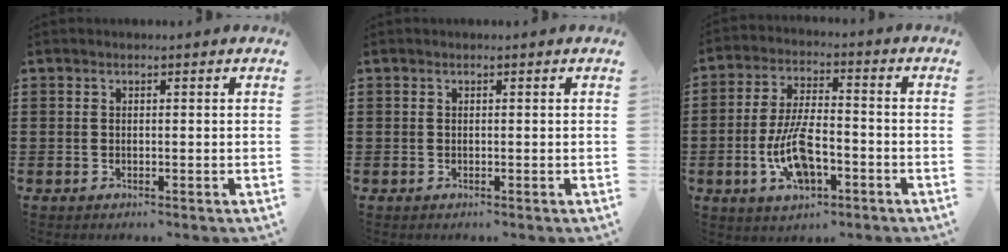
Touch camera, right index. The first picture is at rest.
{"total": 0.0}
{"total": 9.9, "force": [-3.3, 4.2, 8.3], "torque": [-0.183, -0.004, -0.062]}